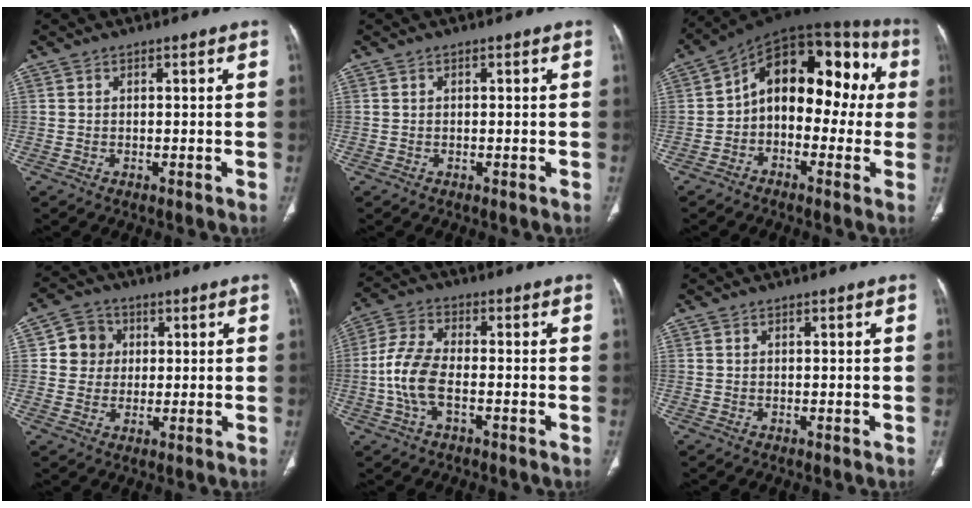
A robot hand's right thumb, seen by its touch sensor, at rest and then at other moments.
{"total": 0.0}
{"total": 17.8, "force": [0.6, 10.8, 14.2], "torque": [-0.153, 0.061, -0.007]}
{"total": 6.5, "force": [1.2, 6.1, 1.7], "torque": [0.003, 0.004, 0.015]}
{"total": 8.8, "force": [-2.1, 4.2, 7.5], "torque": [-0.172, 0.024, -0.044]}
{"total": 0.0}